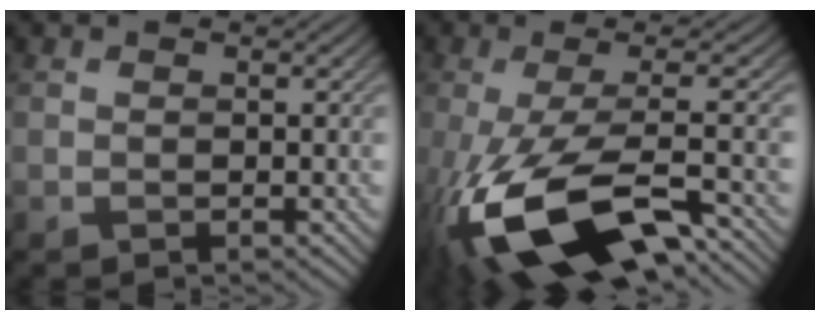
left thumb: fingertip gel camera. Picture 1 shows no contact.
{"total": 16.7, "force": [-7.1, 5.6, 14.0], "torque": [-0.282, -0.021, -0.117]}